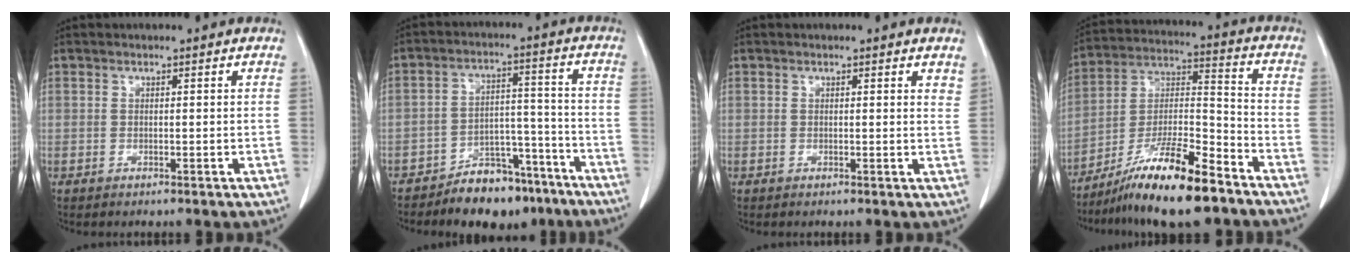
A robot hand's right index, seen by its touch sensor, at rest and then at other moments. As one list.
[{"total": 10.4, "force": [-8.2, 4.8, 4.0], "torque": [-0.041, 0.037, -0.130]}, {"total": 1.5, "force": [1.3, 0.4, 0.6], "torque": [-0.007, -0.005, 0.006]}, {"total": 15.7, "force": [-11.3, 1.8, 10.7], "torque": [-0.202, -0.008, -0.199]}]